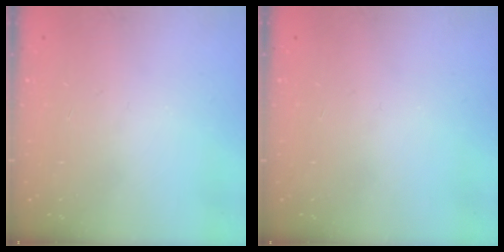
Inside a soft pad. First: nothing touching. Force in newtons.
{"total": 0.0}